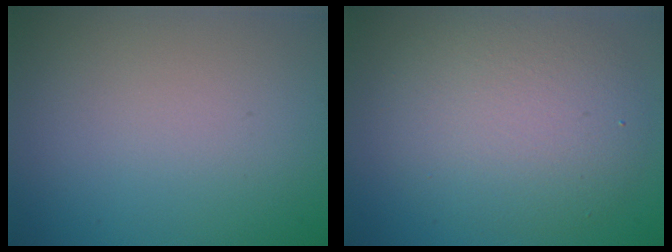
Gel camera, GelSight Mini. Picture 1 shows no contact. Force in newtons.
{"total": 6.2, "press": 6.2, "slide": 0.2}